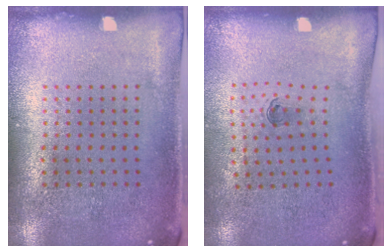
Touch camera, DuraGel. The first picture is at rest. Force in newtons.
{"total": 0.6, "press": 0.3, "slide": 0.5}